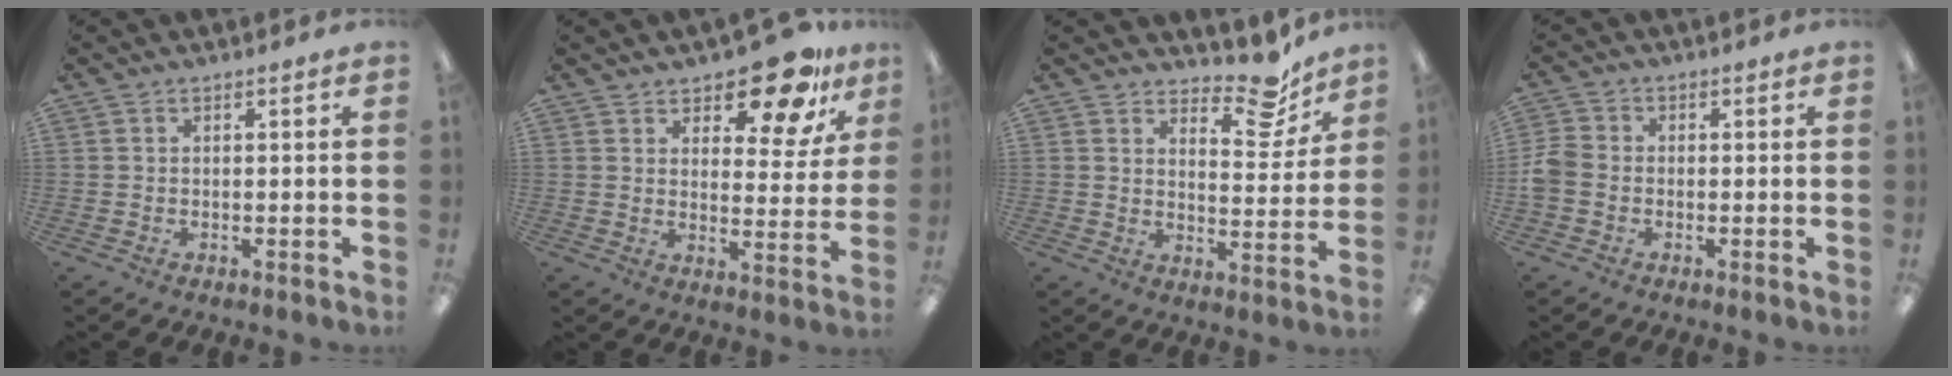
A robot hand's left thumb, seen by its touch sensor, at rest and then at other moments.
{"total": 13.7, "force": [10.3, 5.5, 7.1], "torque": [-0.091, -0.064, 0.176]}
{"total": 11.5, "force": [9.3, 4.3, 5.3], "torque": [-0.052, -0.070, 0.160]}
{"total": 5.0, "force": [-1.3, 3.9, 2.8], "torque": [-0.058, 0.011, -0.023]}